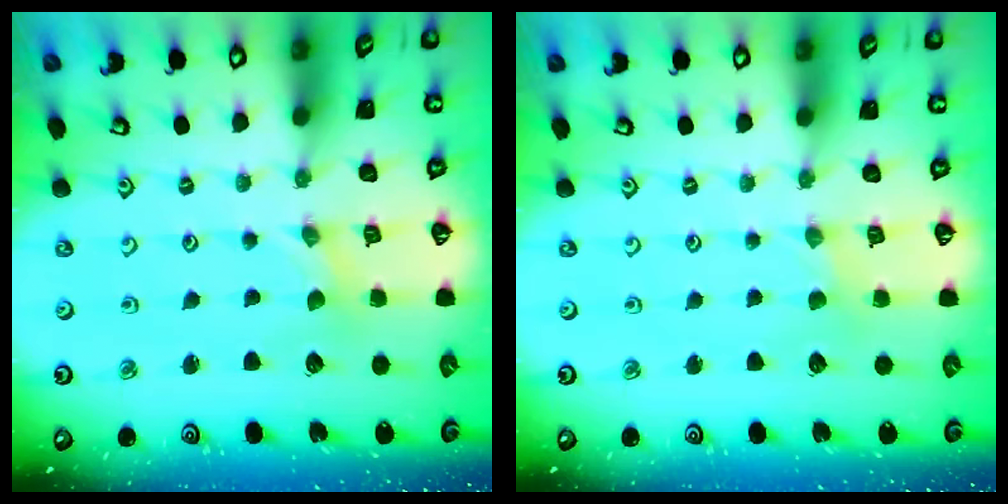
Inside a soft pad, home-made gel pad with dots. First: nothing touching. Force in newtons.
{"total": 1.0, "press": 0.9, "slide": 0.3}